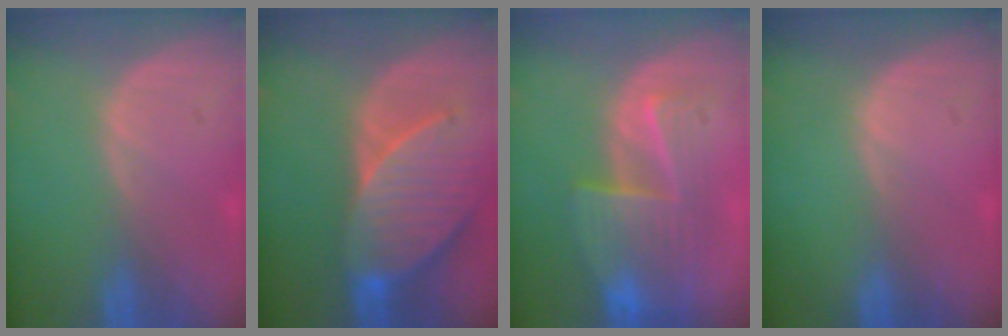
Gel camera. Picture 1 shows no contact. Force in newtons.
{"total": 9.6, "press": 8.7, "slide": 4.0}
{"total": 7.1, "press": 7.1, "slide": 0.3}
{"total": 0.0}